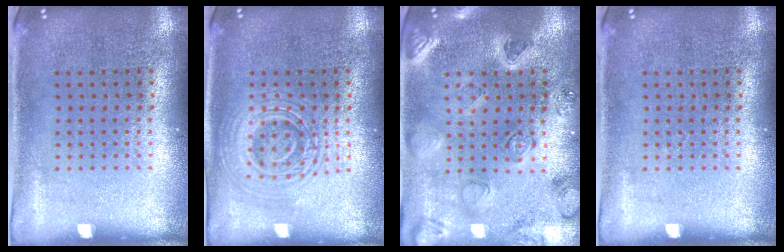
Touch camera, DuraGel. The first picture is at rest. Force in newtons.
{"total": 2.8, "press": 2.8, "slide": 0.6}
{"total": 1.8, "press": 1.7, "slide": 0.2}
{"total": 0.0}